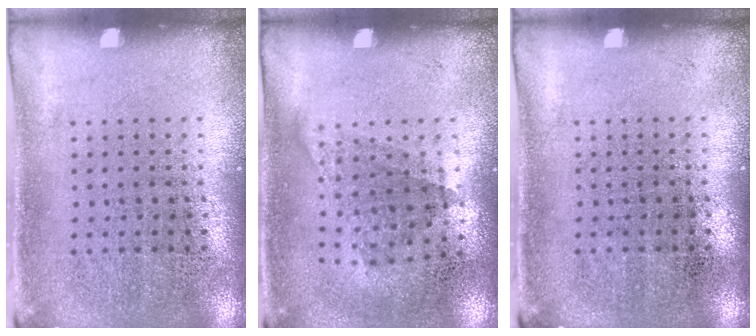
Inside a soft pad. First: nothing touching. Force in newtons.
{"total": 1.1, "press": 0.8, "slide": 0.7}
{"total": 0.0}